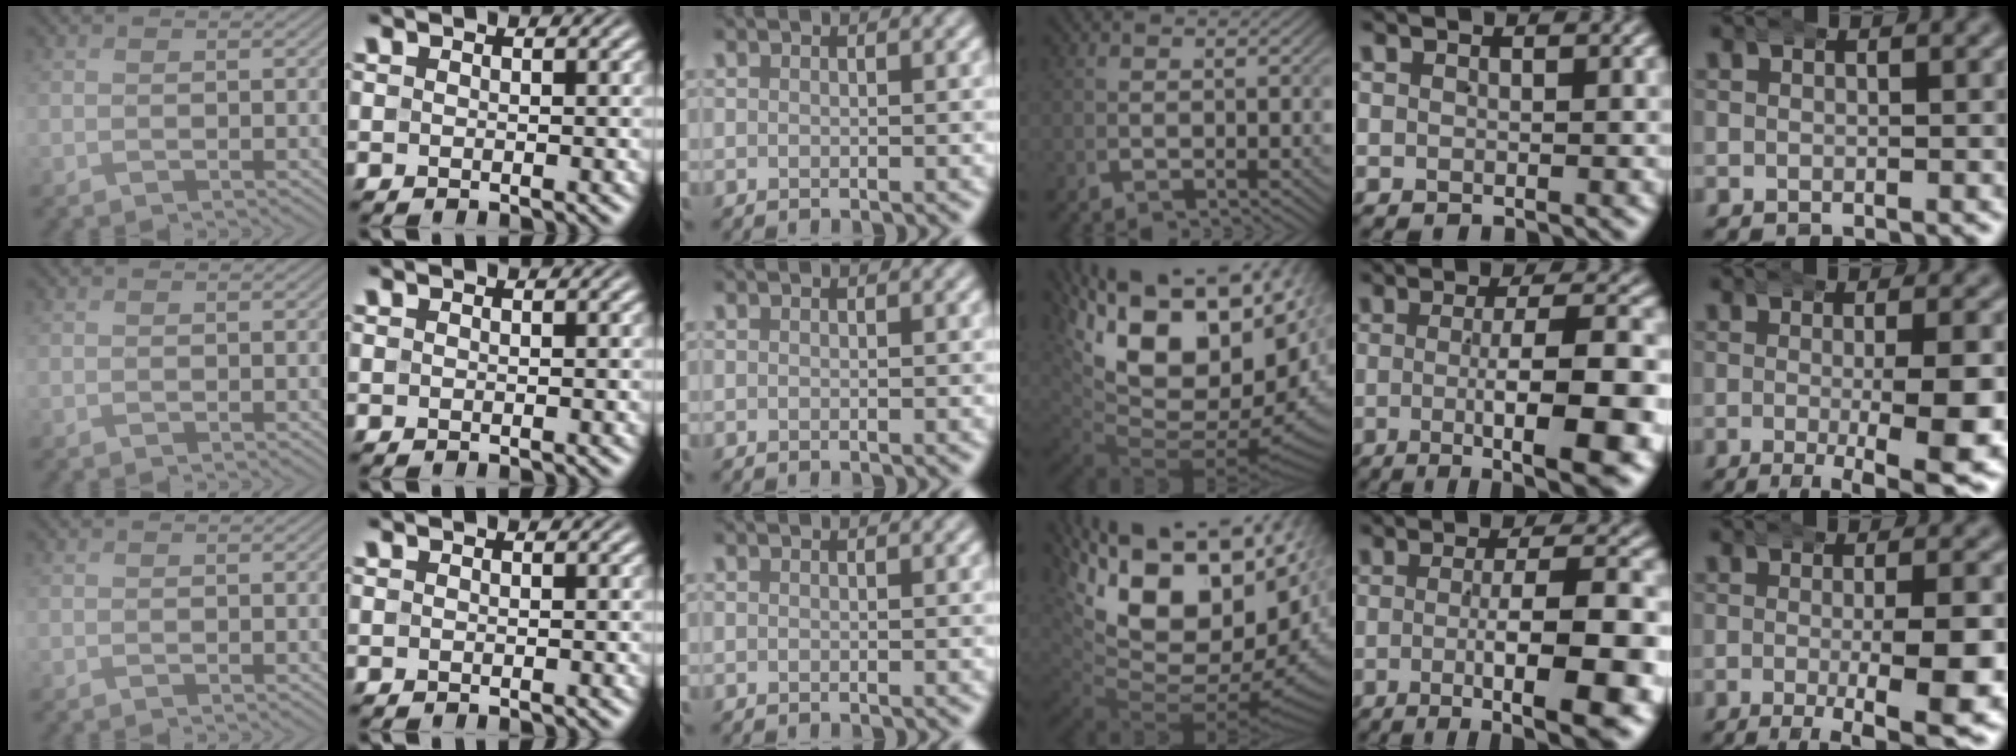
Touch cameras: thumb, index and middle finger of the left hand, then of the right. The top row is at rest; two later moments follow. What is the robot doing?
{"motion": "wrap", "object": "arm wrap"}